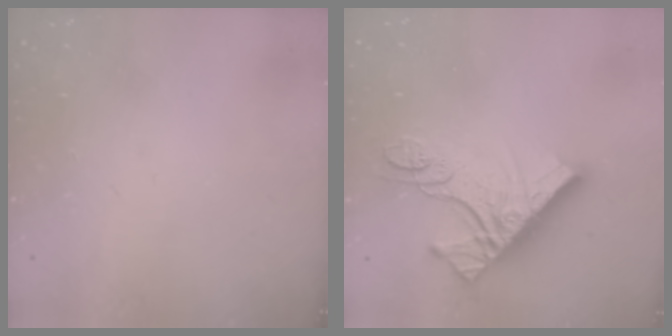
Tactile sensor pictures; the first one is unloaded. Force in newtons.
{"total": 14.8, "press": 14.7, "slide": 1.5}